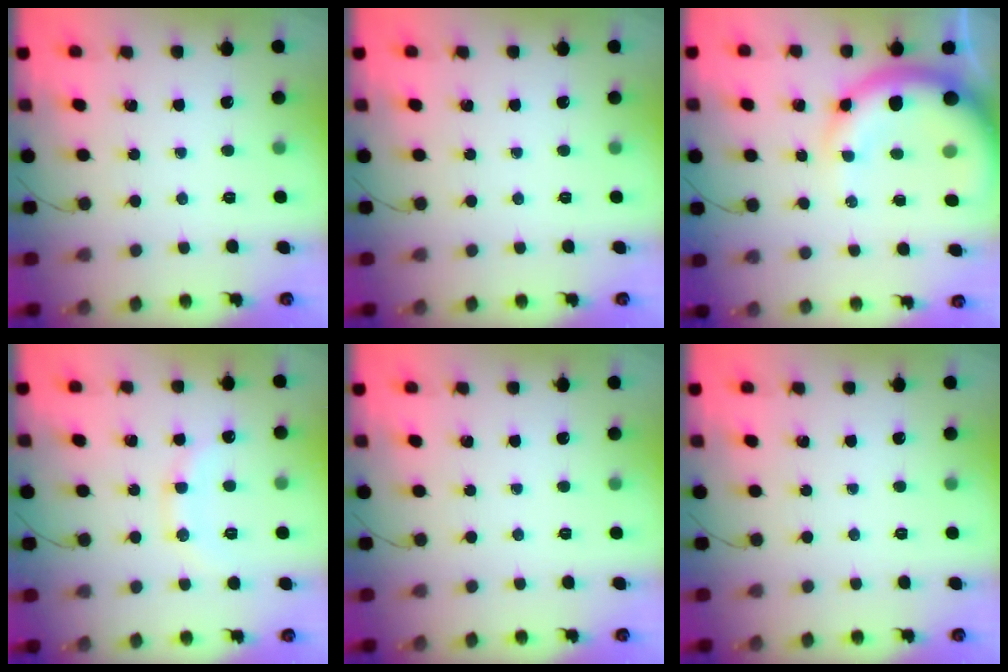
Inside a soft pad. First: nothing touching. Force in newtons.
{"total": 0.0}
{"total": 15.3, "press": 14.9, "slide": 3.5}
{"total": 9.8, "press": 9.7, "slide": 1.2}
{"total": 0.0}
{"total": 0.0}